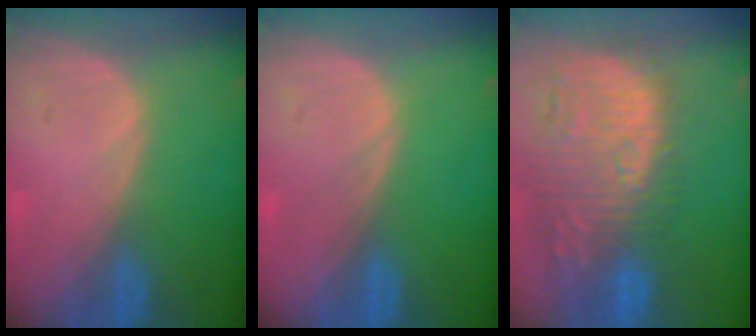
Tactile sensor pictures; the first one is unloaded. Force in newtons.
{"total": 0.0}
{"total": 13.7, "press": 12.2, "slide": 6.3}